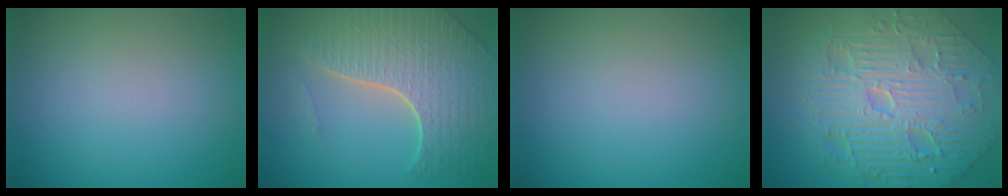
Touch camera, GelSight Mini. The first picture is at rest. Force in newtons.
{"total": 7.3, "press": 5.3, "slide": 4.9}
{"total": 0.0}
{"total": 11.8, "press": 7.8, "slide": 8.8}